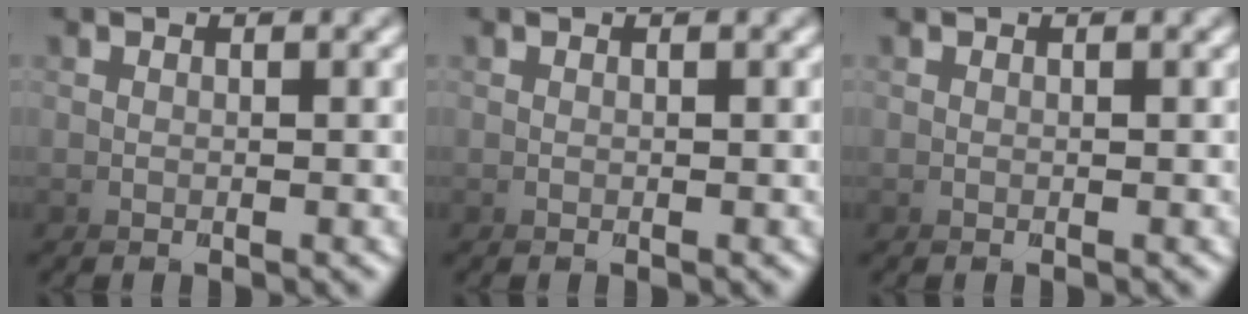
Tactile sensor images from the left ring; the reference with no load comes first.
{"total": 0.0}
{"total": 0.0}